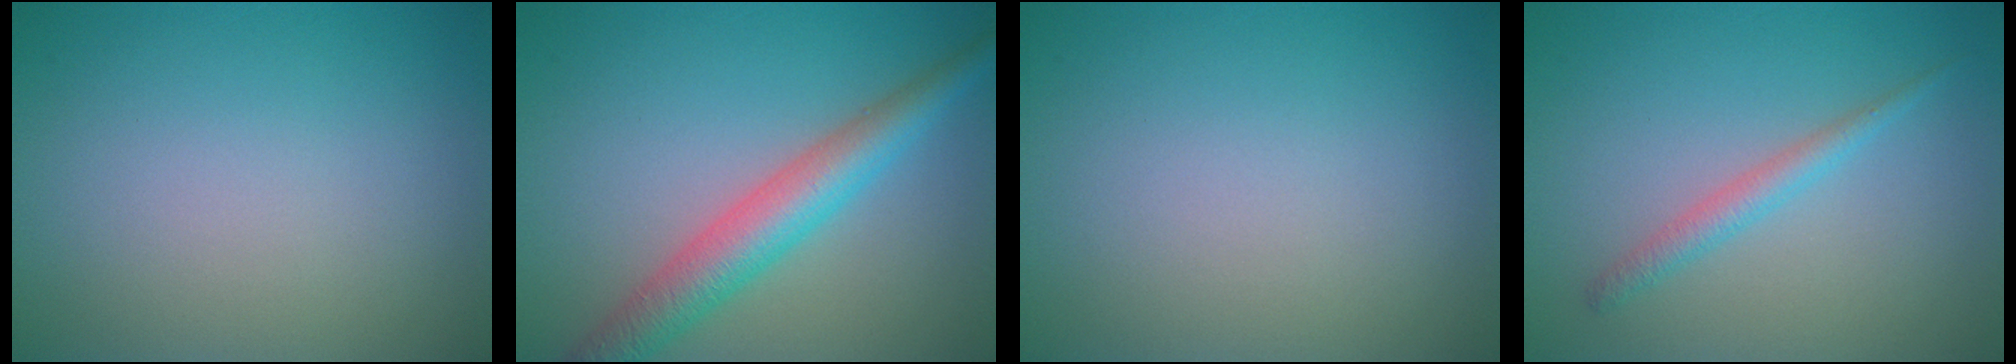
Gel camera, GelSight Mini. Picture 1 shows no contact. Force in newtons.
{"total": 5.1, "press": 5.1, "slide": 0.1}
{"total": 0.0}
{"total": 1.7, "press": 1.7, "slide": 0.1}